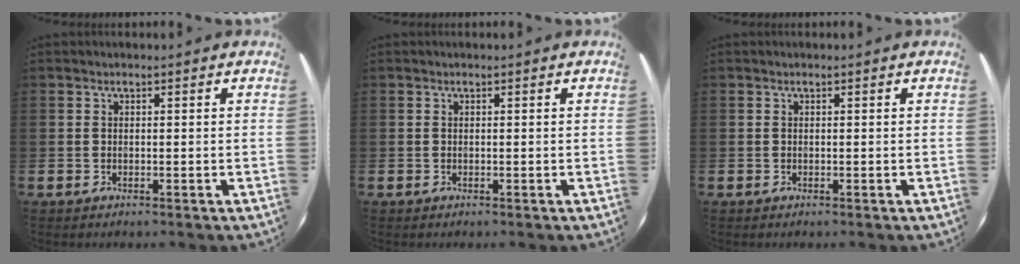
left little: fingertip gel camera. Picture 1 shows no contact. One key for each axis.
{"total": 0.0}
{"total": 0.0}